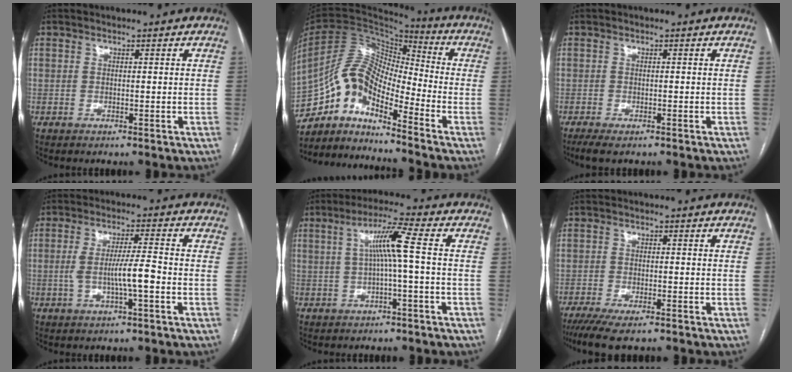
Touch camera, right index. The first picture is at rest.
{"total": 11.9, "force": [-9.6, 3.2, 6.3], "torque": [-0.119, 0.037, -0.182]}
{"total": 3.6, "force": [-2.6, 1.0, 2.2], "torque": [-0.040, -0.010, -0.040]}
{"total": 6.2, "force": [-1.4, 0.2, 6.0], "torque": [-0.113, 0.005, -0.024]}
{"total": 6.5, "force": [0.3, -0.7, 6.4], "torque": [-0.114, 0.018, 0.009]}
{"total": 8.0, "force": [-6.2, 1.8, 4.7], "torque": [-0.069, -0.015, -0.098]}